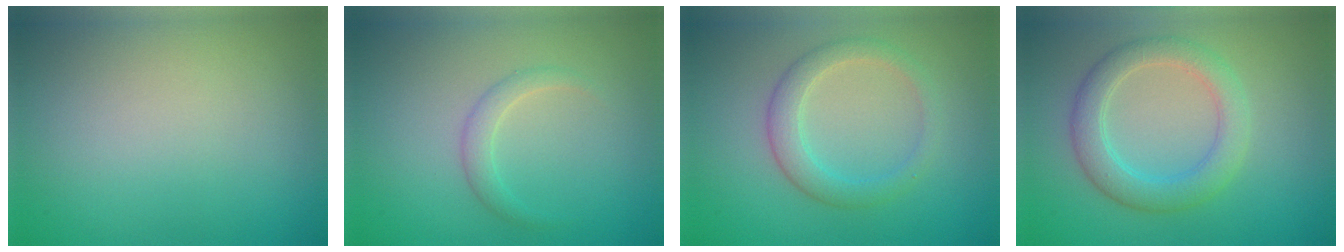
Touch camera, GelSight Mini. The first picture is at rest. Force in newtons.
{"total": 1.5, "press": 1.5, "slide": 0.1}
{"total": 2.8, "press": 2.8, "slide": 0.2}
{"total": 4.0, "press": 4.0, "slide": 0.3}